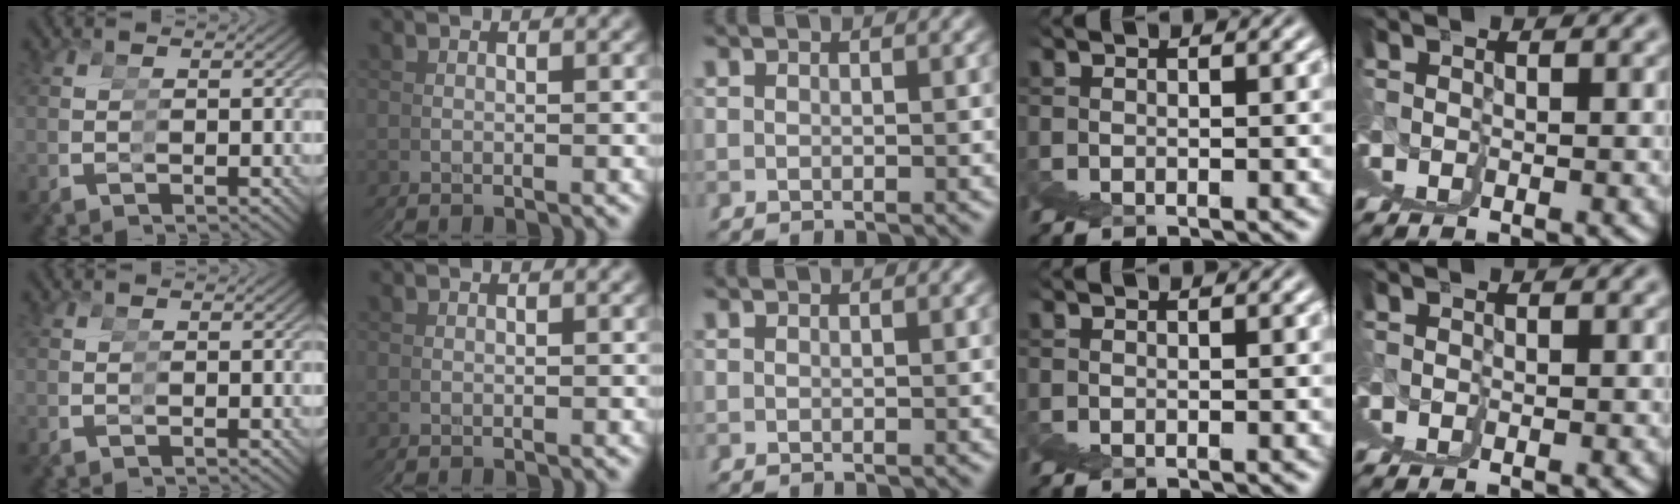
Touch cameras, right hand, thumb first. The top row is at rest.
{}